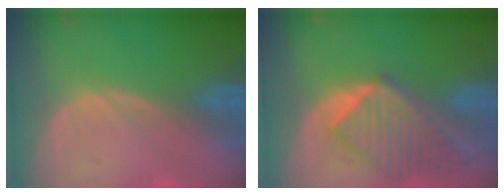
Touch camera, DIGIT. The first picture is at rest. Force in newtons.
{"total": 8.3, "press": 7.6, "slide": 3.4}